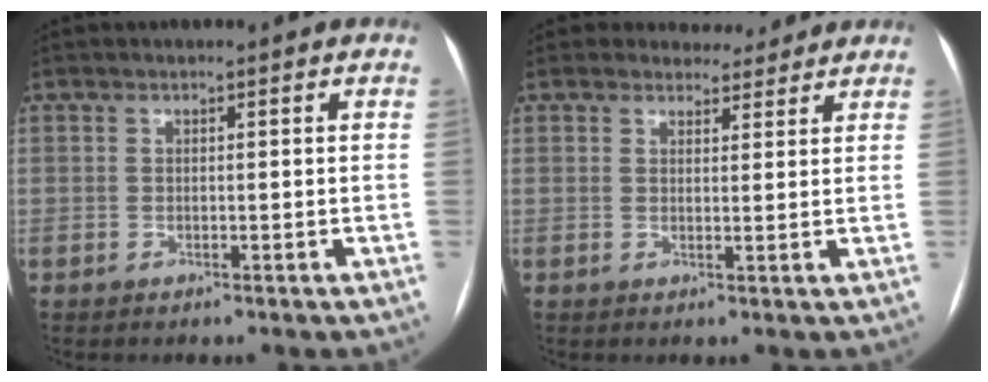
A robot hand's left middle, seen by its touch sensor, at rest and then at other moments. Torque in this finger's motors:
{"motor_torque": [0.12, -0.23, 0.00, 0.00]}